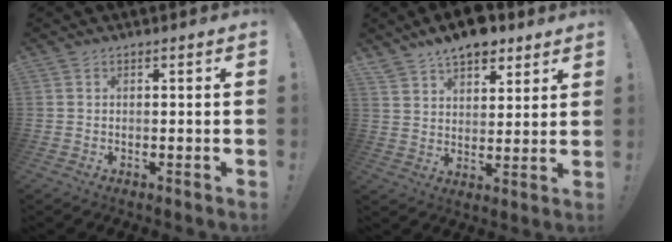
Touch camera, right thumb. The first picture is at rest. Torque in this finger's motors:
{"motor_torque": [-0.81, 2.31, 1.10, 0.96, 0.02]}